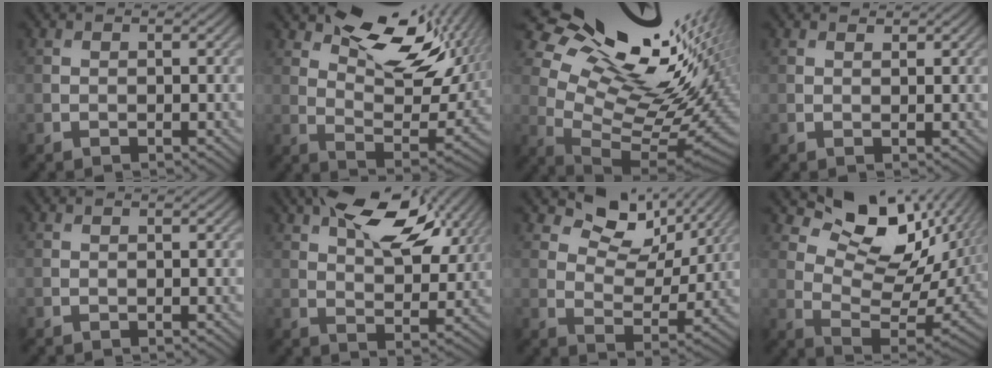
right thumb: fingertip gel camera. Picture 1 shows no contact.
{"total": 13.9, "force": [7.3, 6.2, 10.1], "torque": [-0.153, -0.004, 0.121]}
{"total": 18.8, "force": [9.2, 9.0, 13.6], "torque": [-0.227, 0.028, 0.173]}
{"total": 0.7, "force": [0.7, 0.2, 0.2], "torque": [-0.006, -0.002, 0.013]}
{"total": 0.0}
{"total": 13.8, "force": [7.2, 6.1, 10.0], "torque": [-0.170, 0.011, 0.117]}
{"total": 8.2, "force": [5.5, 4.4, 4.3], "torque": [-0.076, -0.012, 0.090]}
{"total": 13.5, "force": [6.8, 6.9, 9.3], "torque": [-0.161, -0.005, 0.123]}